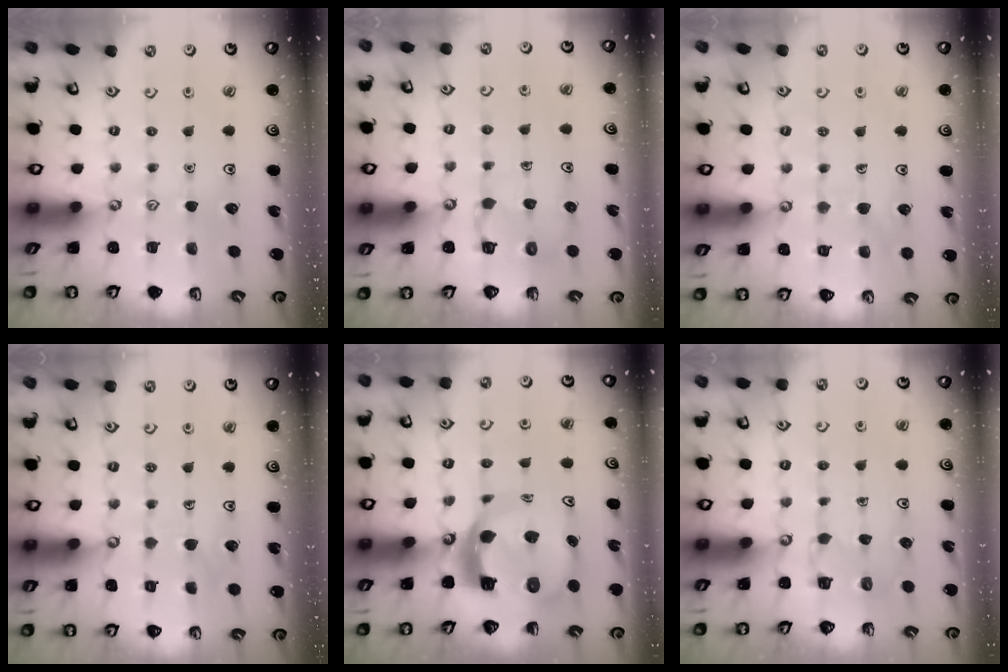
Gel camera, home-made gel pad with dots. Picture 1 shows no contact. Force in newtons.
{"total": 7.7, "press": 7.7, "slide": 0.2}
{"total": 5.9, "press": 5.9, "slide": 0.4}
{"total": 4.9, "press": 4.8, "slide": 0.3}
{"total": 11.2, "press": 11.1, "slide": 1.7}
{"total": 3.5, "press": 3.5, "slide": 0.4}